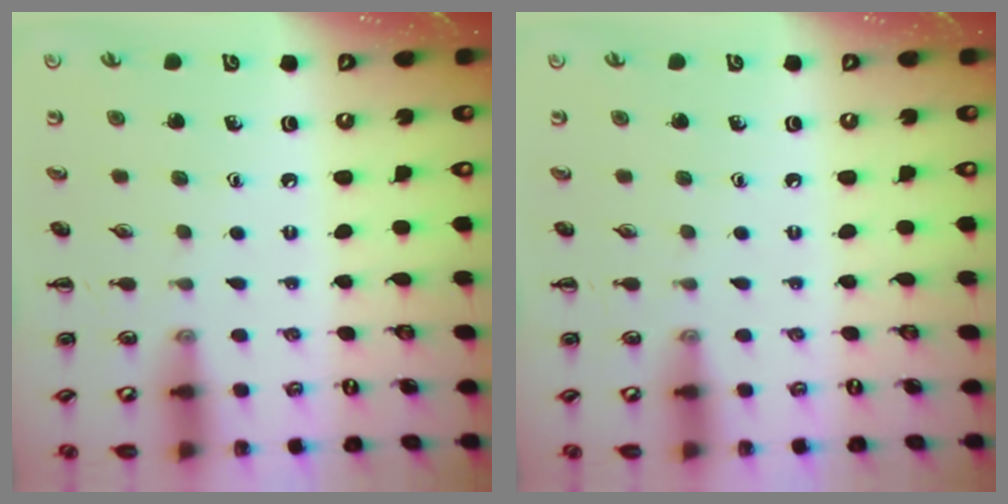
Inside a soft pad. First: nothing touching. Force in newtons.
{"total": 0.0}